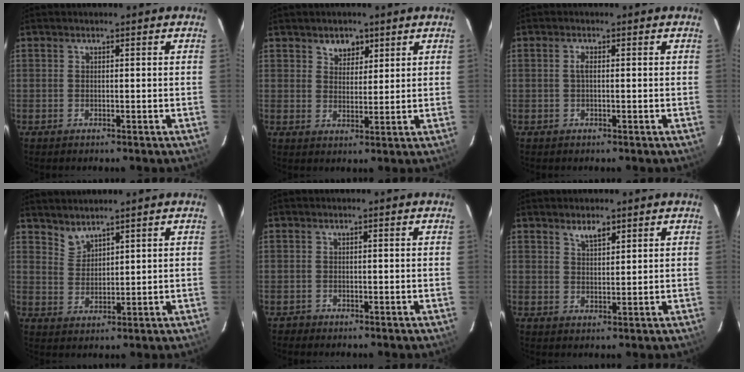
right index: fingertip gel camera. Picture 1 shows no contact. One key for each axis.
{"total": 4.0, "fx": 2.6, "fy": 2.7, "fz": 1.5, "tx": -0.015, "ty": 0.002, "tz": 0.044}
{"total": 1.1, "fx": 0.0, "fy": 0.3, "fz": 1.1, "tx": -0.022, "ty": 0.004, "tz": -0.003}
{"total": 3.6, "fx": 3.5, "fy": 0.7, "fz": 0.8, "tx": -0.014, "ty": 0.000, "tz": 0.070}
{"total": 0.8, "fx": -0.6, "fy": 0.4, "fz": -0.2, "tx": 0.002, "ty": 0.003, "tz": -0.012}
{"total": 3.1, "fx": 2.3, "fy": 1.1, "fz": 1.8, "tx": -0.030, "ty": 0.004, "tz": 0.042}